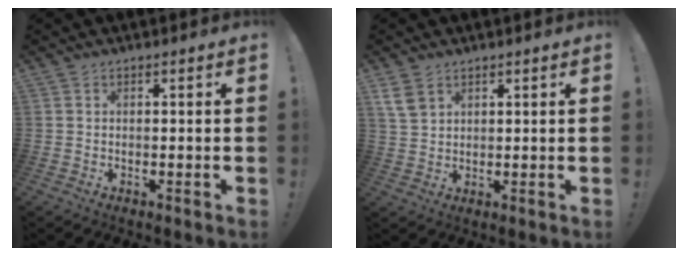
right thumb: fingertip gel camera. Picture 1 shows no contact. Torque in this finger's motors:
{"motor_torque": [-0.37, 0.64, 0.58, 0.33, 0.24]}